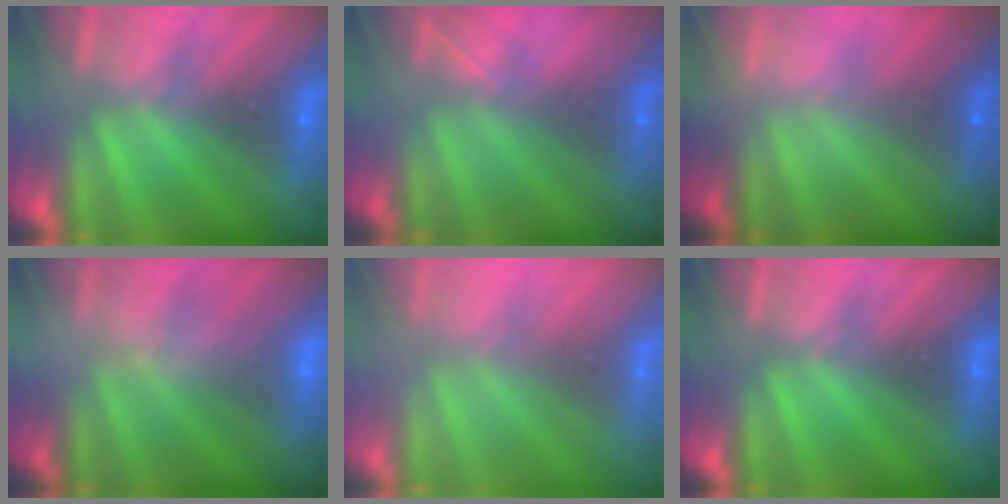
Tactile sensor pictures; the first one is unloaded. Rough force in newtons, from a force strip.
{"total": 1.6}
{"total": 2.4}
{"total": 2.6}
{"total": 8.0}
{"total": 0.0}